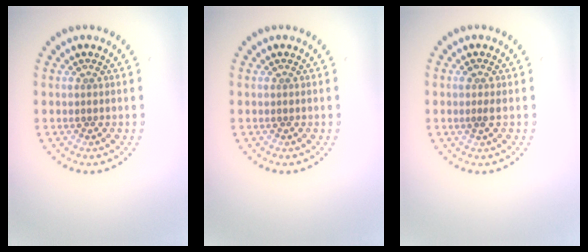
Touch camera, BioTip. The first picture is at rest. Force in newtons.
{"total": 0.0}
{"total": 0.9, "press": 0.8, "slide": 0.3}